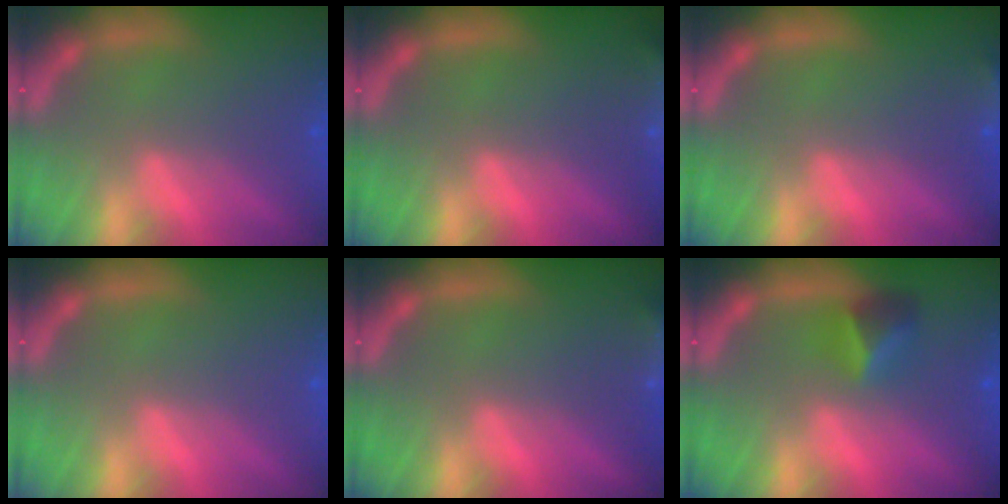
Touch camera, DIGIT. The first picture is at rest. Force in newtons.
{"total": 9.5}
{"total": 2.4}
{"total": 0.0}
{"total": 4.4}
{"total": 2.9}